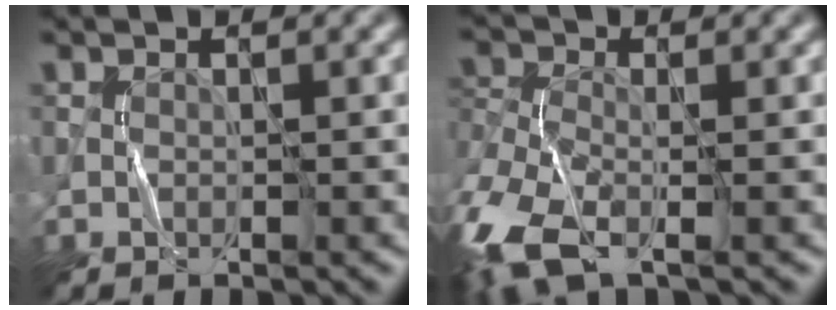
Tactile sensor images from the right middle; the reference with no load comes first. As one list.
[{"total": 8.3, "force": [-4.3, 3.8, 5.9], "torque": [-0.149, -0.024, -0.096]}]